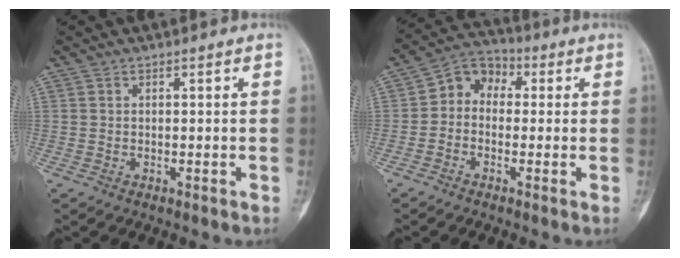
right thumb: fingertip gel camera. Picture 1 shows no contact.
{"total": 6.8, "force": [0.0, 5.6, 4.0], "torque": [-0.037, 0.026, -0.021]}